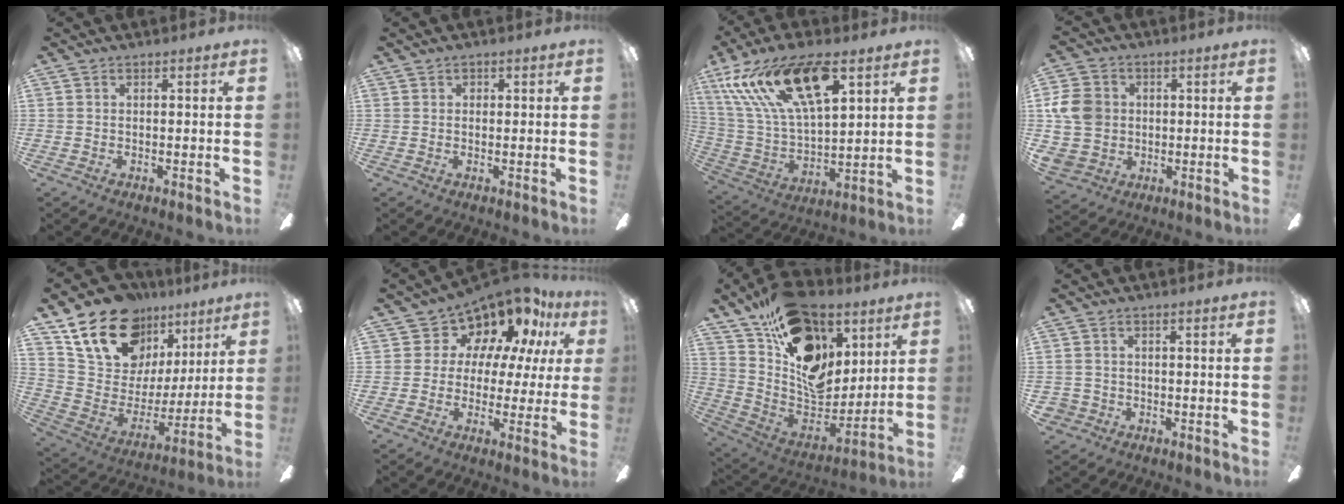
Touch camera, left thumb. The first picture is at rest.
{"total": 0.9, "force": [0.2, 0.8, 0.3], "torque": [0.002, 0.001, 0.001]}
{"total": 22.8, "force": [12.4, 9.8, 16.4], "torque": [-0.338, -0.046, 0.214]}
{"total": 10.8, "force": [1.3, 9.7, 4.6], "torque": [-0.105, 0.012, 0.030]}
{"total": 20.2, "force": [13.3, 12.5, 8.6], "torque": [-0.161, -0.070, 0.250]}
{"total": 10.3, "force": [8.3, 5.9, 1.8], "torque": [-0.045, -0.078, 0.150]}
{"total": 22.1, "force": [9.6, 15.0, 13.0], "torque": [-0.190, -0.052, 0.184]}
{"total": 2.7, "force": [-1.2, 2.3, 0.5], "torque": [-0.016, 0.002, -0.025]}